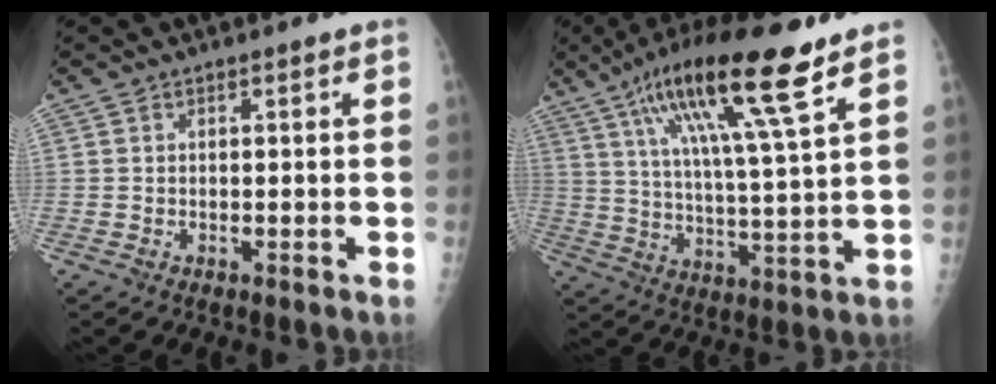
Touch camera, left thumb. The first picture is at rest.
{"total": 19.0, "force": [10.9, 2.6, 15.3], "torque": [-0.260, -0.030, 0.188]}